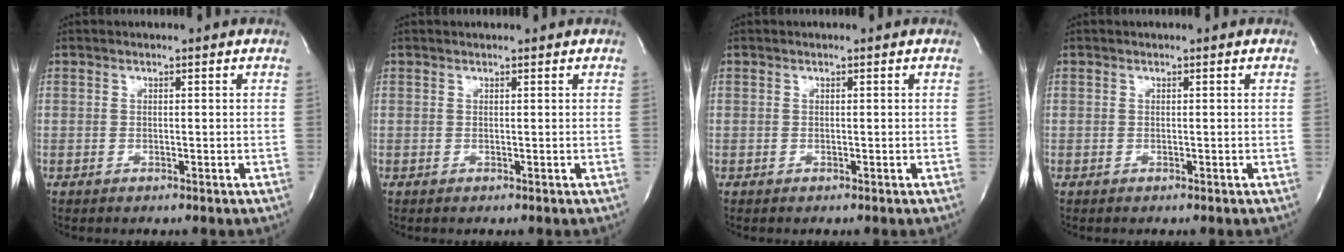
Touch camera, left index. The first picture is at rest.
{"total": 0.9, "force": [0.9, 0.1, 0.3], "torque": [-0.006, 0.010, 0.014]}
{"total": 0.0}
{"total": 0.0}